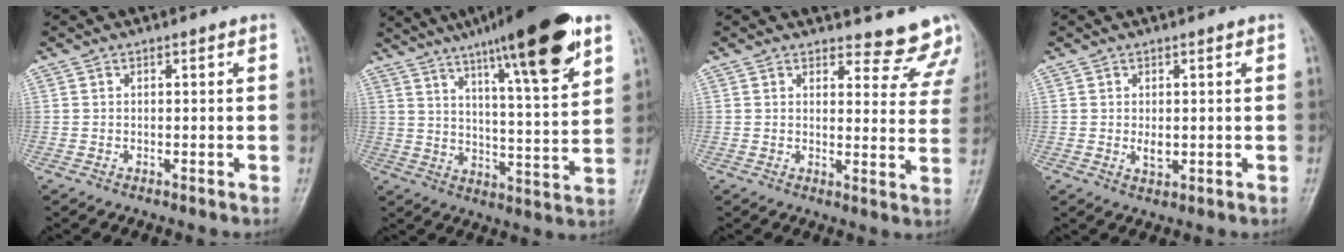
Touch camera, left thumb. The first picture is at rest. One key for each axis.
{"total": 20.8, "fx": 12.7, "fy": 2.9, "fz": 16.2, "tx": -0.231, "ty": -0.047, "tz": 0.195}
{"total": 9.8, "fx": 9.4, "fy": 2.7, "fz": 0.4, "tx": 0.039, "ty": -0.085, "tz": 0.086}
{"total": 2.4, "fx": 0.1, "fy": 1.3, "fz": 2.1, "tx": -0.029, "ty": -0.006, "tz": 0.006}